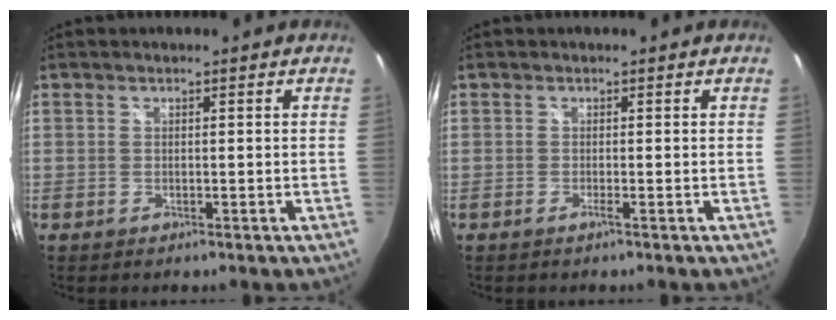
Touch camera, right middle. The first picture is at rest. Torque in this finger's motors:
{"motor_torque": [0.13, -0.26, -0.08, 0.01]}